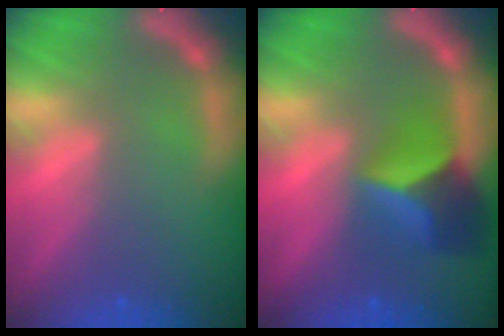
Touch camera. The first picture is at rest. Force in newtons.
{"total": 6.0}